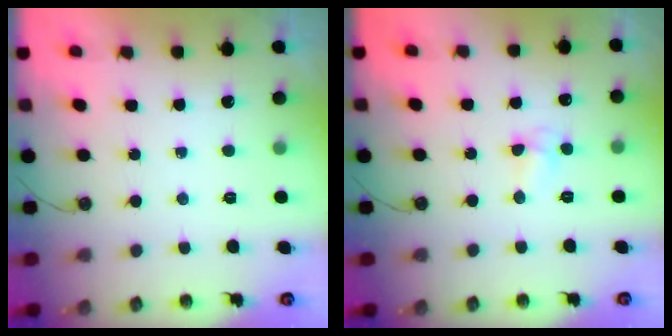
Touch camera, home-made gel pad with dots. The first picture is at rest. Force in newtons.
{"total": 5.3, "press": 5.3, "slide": 0.6}